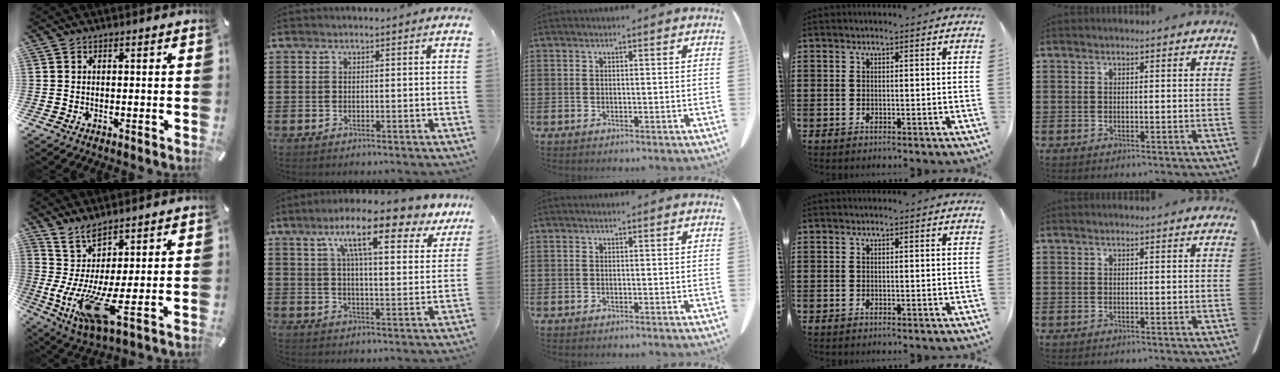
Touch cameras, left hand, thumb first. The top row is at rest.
{"thumb": {"total": 10.9, "force": [1.0, 1.7, 10.7], "torque": [-0.234, -0.048, 0.015]}, "index": {"total": 14.0, "force": [9.3, 2.3, 10.2], "torque": [-0.180, -0.034, 0.149]}}